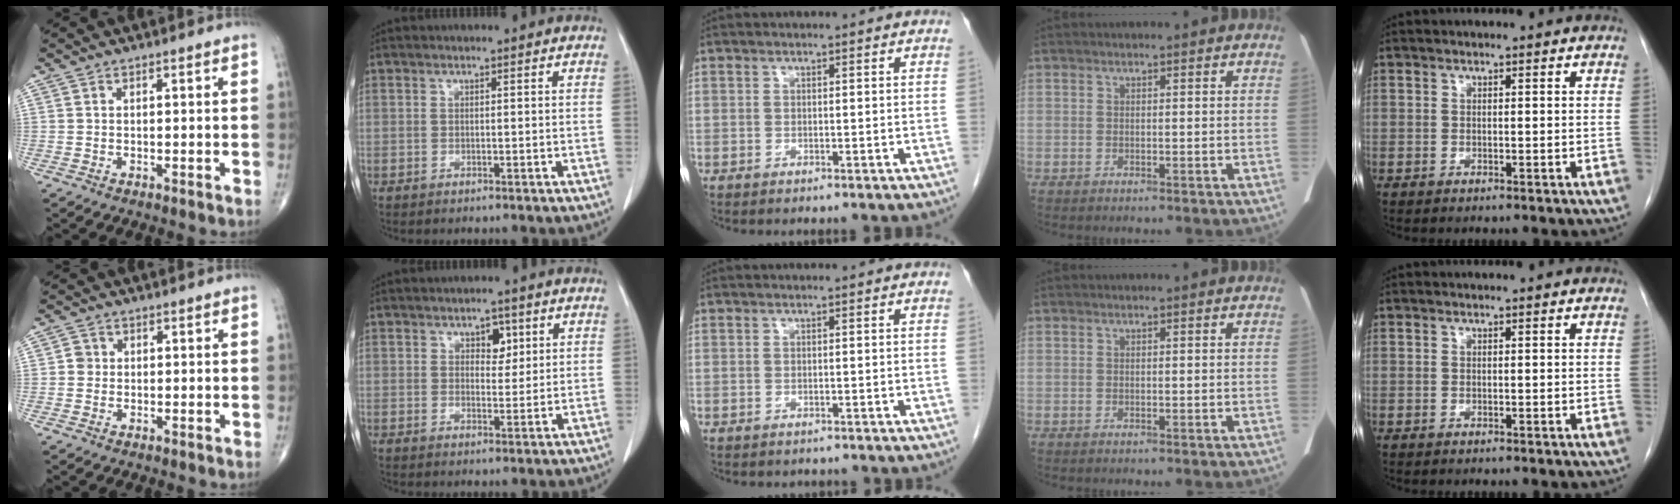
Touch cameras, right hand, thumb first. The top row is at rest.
{"thumb": {"total": 1.8, "force": [0.0, 1.7, 0.5], "torque": [0.002, 0.005, -0.004]}, "index": {"total": 3.3, "force": [1.5, 2.0, 2.1], "torque": [-0.024, 0.003, 0.023]}, "middle": {"total": 1.2, "force": [-1.1, 0.5, 0.1], "torque": [-0.008, 0.000, -0.014]}}